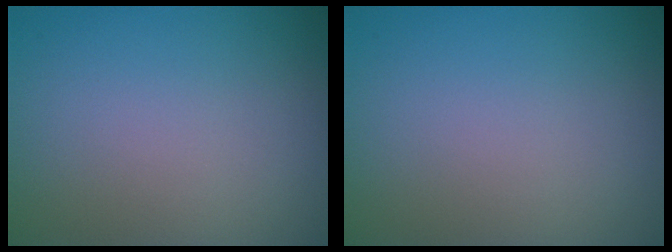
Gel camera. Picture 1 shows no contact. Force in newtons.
{"total": 0.0}